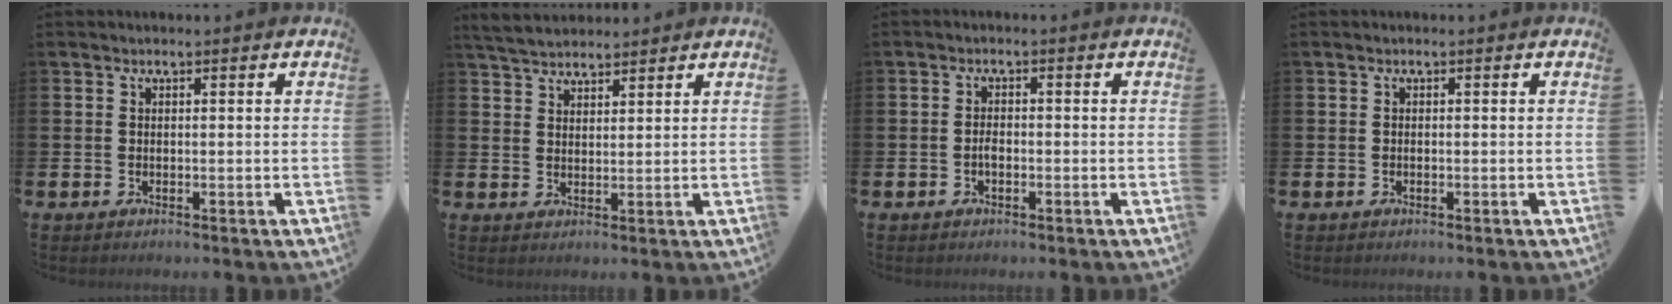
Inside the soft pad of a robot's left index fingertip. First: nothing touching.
{"total": 4.2, "force": [4.1, 1.0, 0.6], "torque": [-0.020, -0.014, 0.076]}
{"total": 1.4, "force": [-0.6, 0.8, 1.1], "torque": [-0.017, 0.000, -0.013]}
{"total": 0.0}